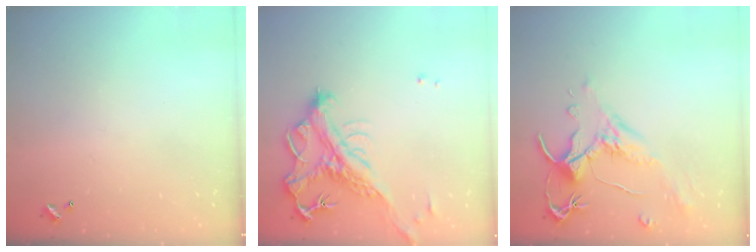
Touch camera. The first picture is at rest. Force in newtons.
{"total": 5.5, "press": 5.2, "slide": 1.6}
{"total": 1.6, "press": 1.2, "slide": 1.1}